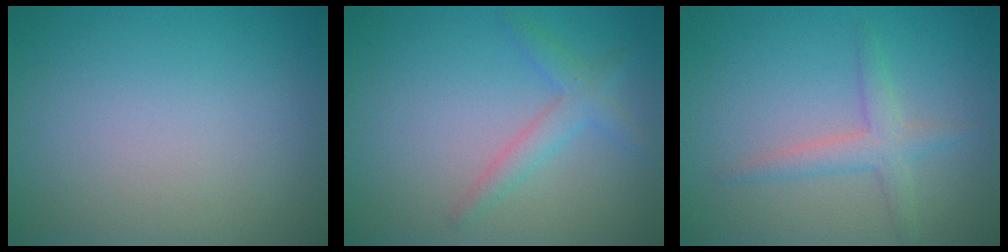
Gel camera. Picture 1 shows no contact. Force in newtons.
{"total": 2.2, "press": 2.2, "slide": 0.0}
{"total": 2.4, "press": 2.4, "slide": 0.1}